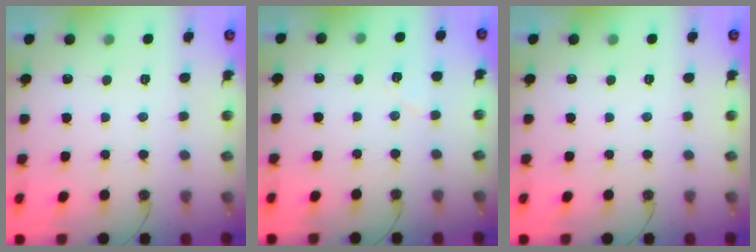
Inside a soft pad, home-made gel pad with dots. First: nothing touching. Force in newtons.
{"total": 4.1, "press": 3.7, "slide": 1.8}
{"total": 0.0}